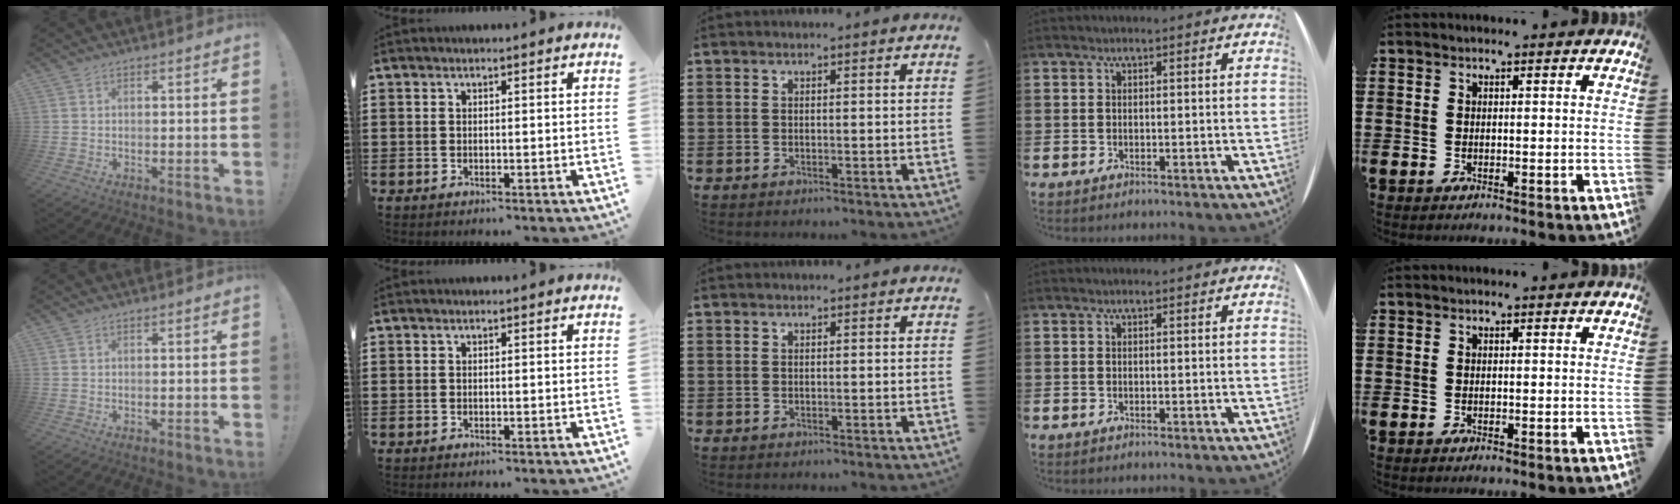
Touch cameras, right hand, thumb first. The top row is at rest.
{}